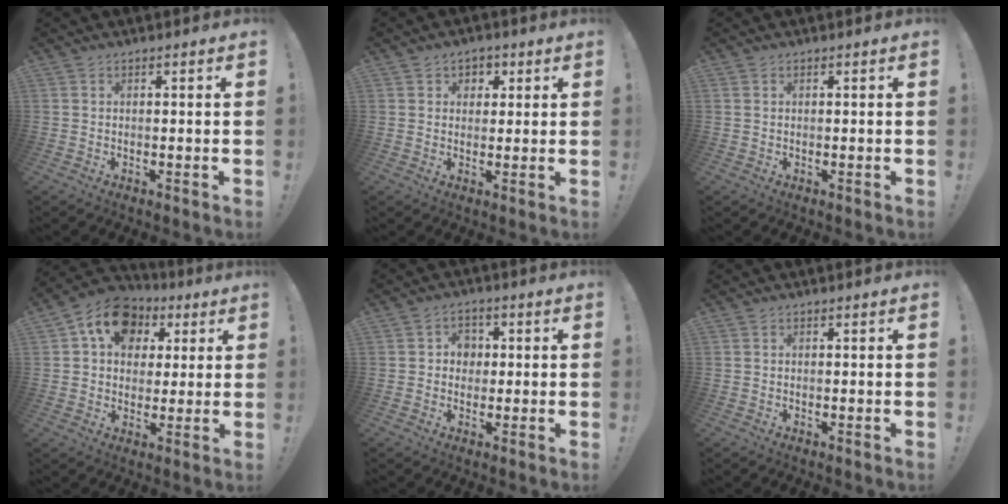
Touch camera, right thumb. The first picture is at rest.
{"total": 1.8, "force": [0.6, 1.6, 0.5], "torque": [-0.001, 0.000, 0.010]}
{"total": 0.6, "force": [0.4, 0.4, 0.3], "torque": [-0.009, 0.002, 0.008]}
{"total": 14.4, "force": [5.9, 10.9, 7.3], "torque": [-0.122, -0.015, 0.113]}
{"total": 4.5, "force": [0.1, 4.2, 1.6], "torque": [-0.020, 0.002, 0.000]}
{"total": 0.0}